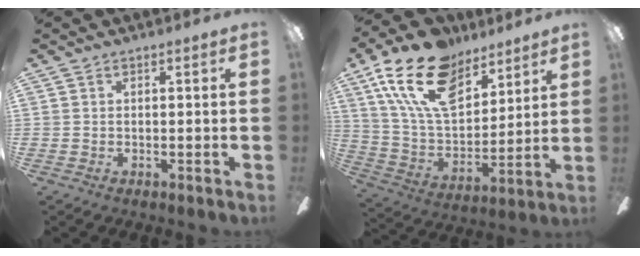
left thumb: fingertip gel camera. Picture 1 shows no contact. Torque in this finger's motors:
{"motor_torque": [0.35, 0.57, 1.50, -1.27, 0.49]}